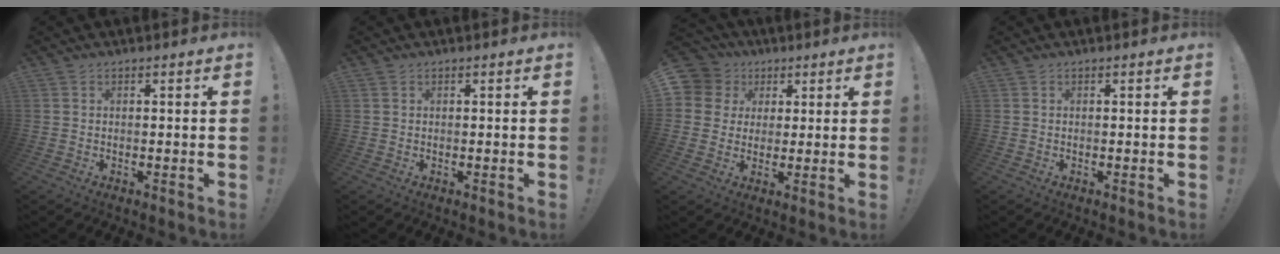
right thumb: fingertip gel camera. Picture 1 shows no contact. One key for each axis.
{"total": 0.0}
{"total": 8.3, "fx": 2.7, "fy": 7.6, "fz": 2.1, "tx": -0.035, "ty": -0.012, "tz": 0.054}
{"total": 0.0}